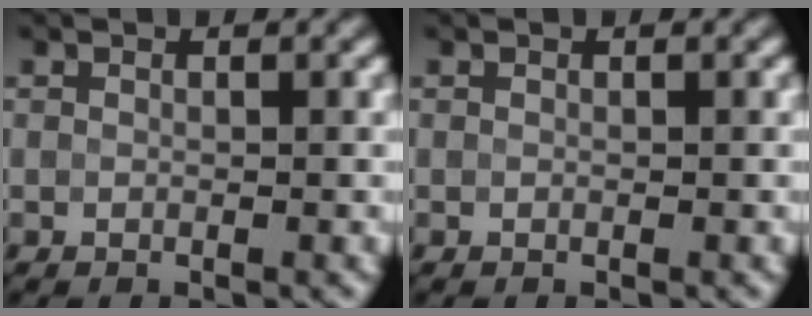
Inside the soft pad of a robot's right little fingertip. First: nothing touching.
{"total": 0.0}